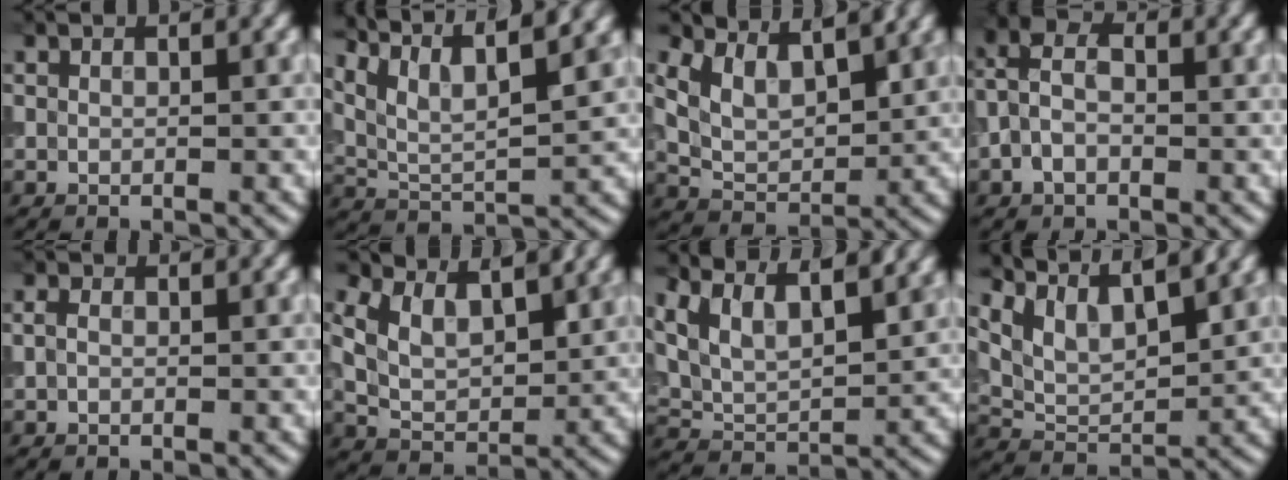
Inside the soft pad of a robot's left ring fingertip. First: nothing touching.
{"total": 10.3, "force": [7.3, 2.9, 6.7], "torque": [-0.138, 0.027, 0.102]}
{"total": 4.8, "force": [2.6, 2.4, 3.3], "torque": [-0.076, -0.005, 0.045]}
{"total": 3.6, "force": [-0.8, 2.2, 2.6], "torque": [-0.060, 0.013, -0.026]}
{"total": 1.1, "force": [-0.1, 0.7, 0.8], "torque": [-0.021, 0.003, -0.005]}
{"total": 5.4, "force": [2.5, 3.0, 3.6], "torque": [-0.080, 0.001, 0.038]}
{"total": 10.1, "force": [6.1, 4.4, 6.8], "torque": [-0.151, 0.036, 0.091]}
{"total": 6.8, "force": [4.6, 2.6, 4.2], "torque": [-0.097, 0.017, 0.080]}